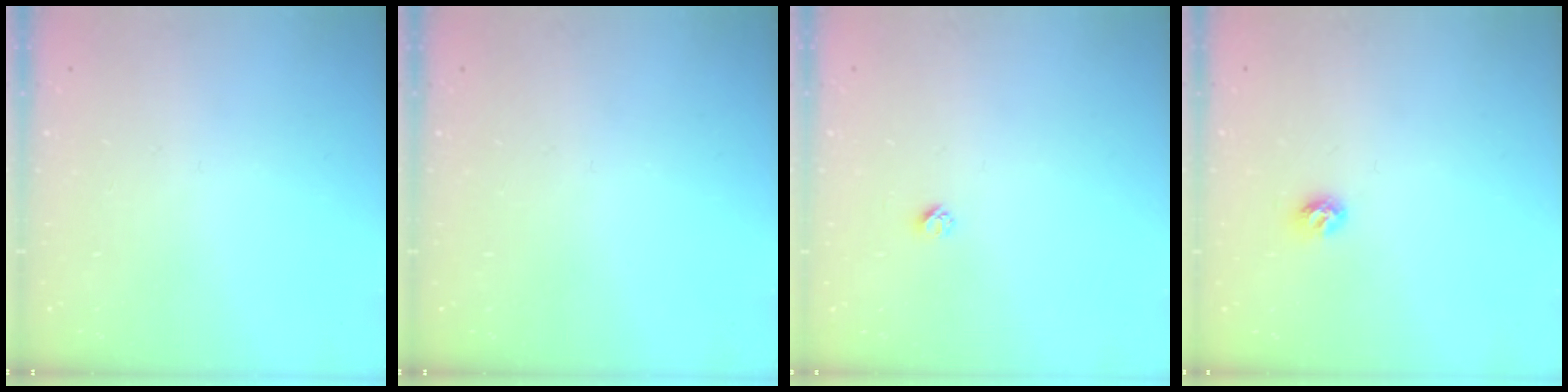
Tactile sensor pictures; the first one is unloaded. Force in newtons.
{"total": 0.0}
{"total": 2.3, "press": 2.3, "slide": 0.2}
{"total": 5.9, "press": 5.9, "slide": 0.8}